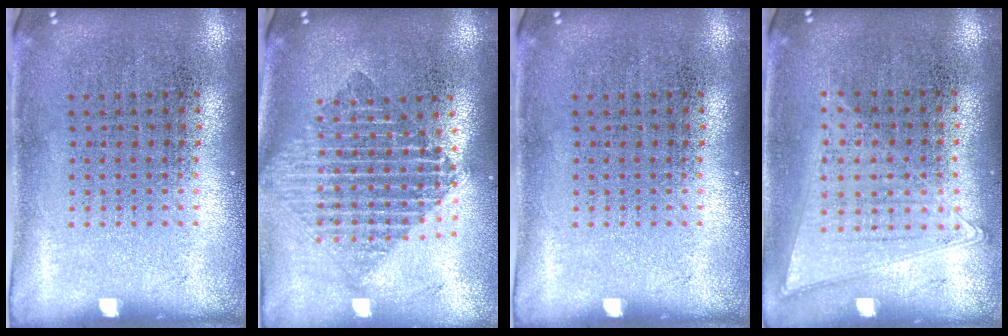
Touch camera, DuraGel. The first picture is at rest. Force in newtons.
{"total": 1.9, "press": 1.5, "slide": 1.1}
{"total": 0.0}
{"total": 1.0, "press": 1.0, "slide": 0.3}